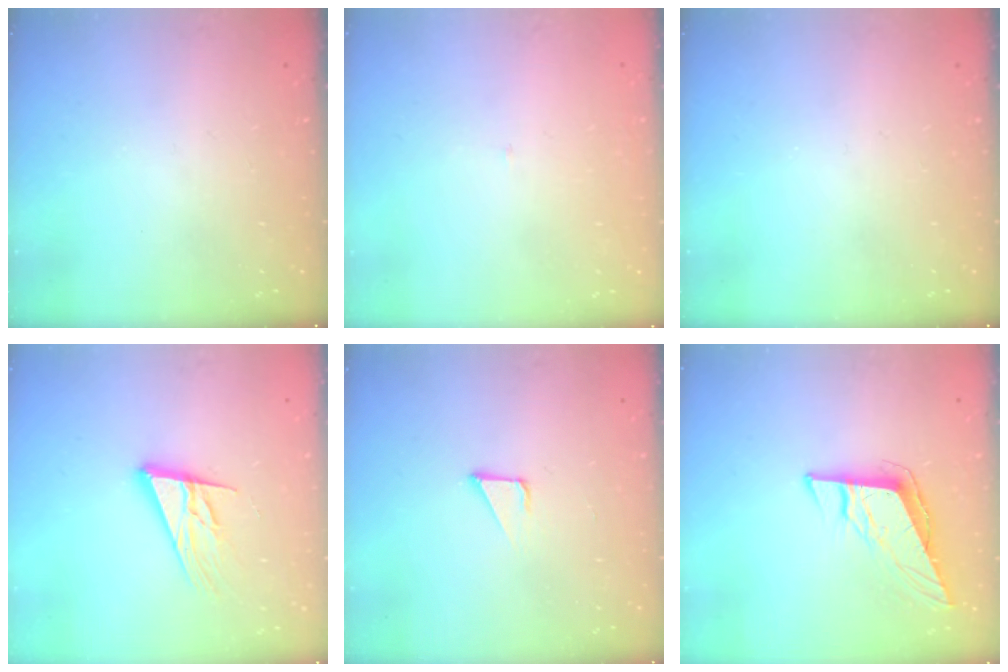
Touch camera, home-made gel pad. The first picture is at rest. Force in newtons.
{"total": 2.1, "press": 2.1, "slide": 0.1}
{"total": 0.0}
{"total": 14.7, "press": 14.1, "slide": 4.0}
{"total": 2.1, "press": 2.1, "slide": 0.1}
{"total": 10.2, "press": 10.0, "slide": 1.6}